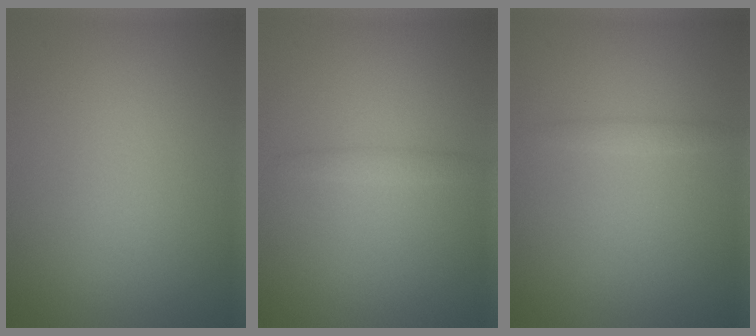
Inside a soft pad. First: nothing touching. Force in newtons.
{"total": 1.0, "press": 0.9, "slide": 0.2}
{"total": 0.8, "press": 0.8, "slide": 0.0}